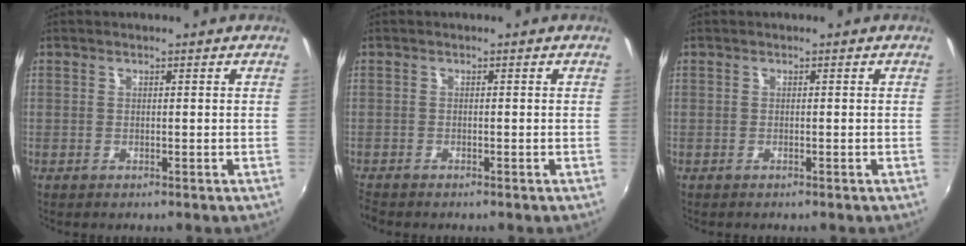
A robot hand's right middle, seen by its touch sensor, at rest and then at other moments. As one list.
[{"total": 1.7, "force": [-1.7, 0.3, 0.4], "torque": [-0.012, -0.013, -0.035]}, {"total": 0.0}]